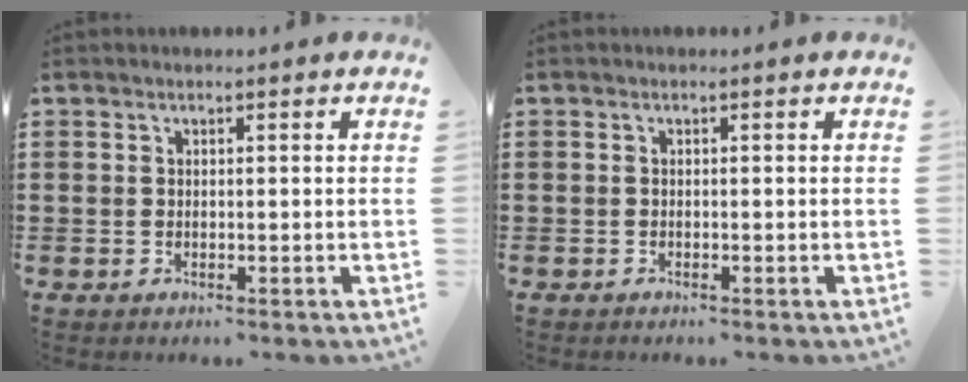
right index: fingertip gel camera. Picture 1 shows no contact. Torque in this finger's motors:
{"motor_torque": [-0.32, 0.41, -0.02, 0.01]}